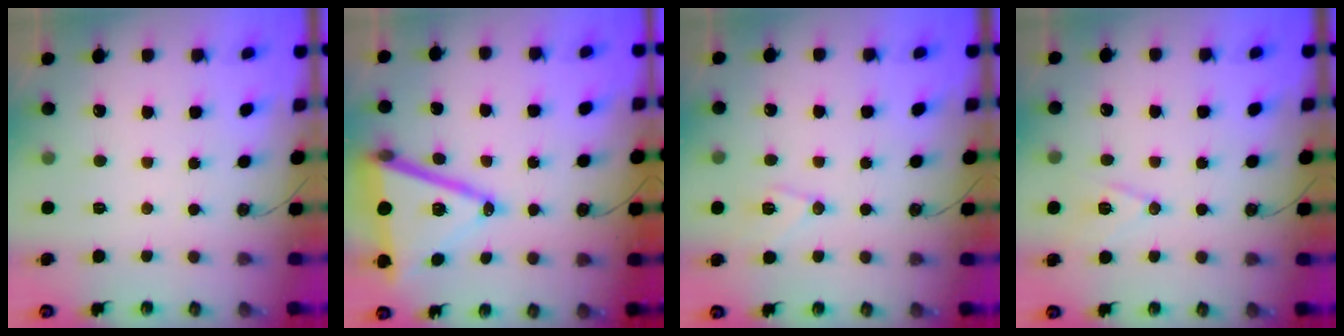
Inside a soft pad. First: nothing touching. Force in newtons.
{"total": 18.5, "press": 18.1, "slide": 3.9}
{"total": 9.2, "press": 9.2, "slide": 1.0}
{"total": 10.3, "press": 9.7, "slide": 3.4}